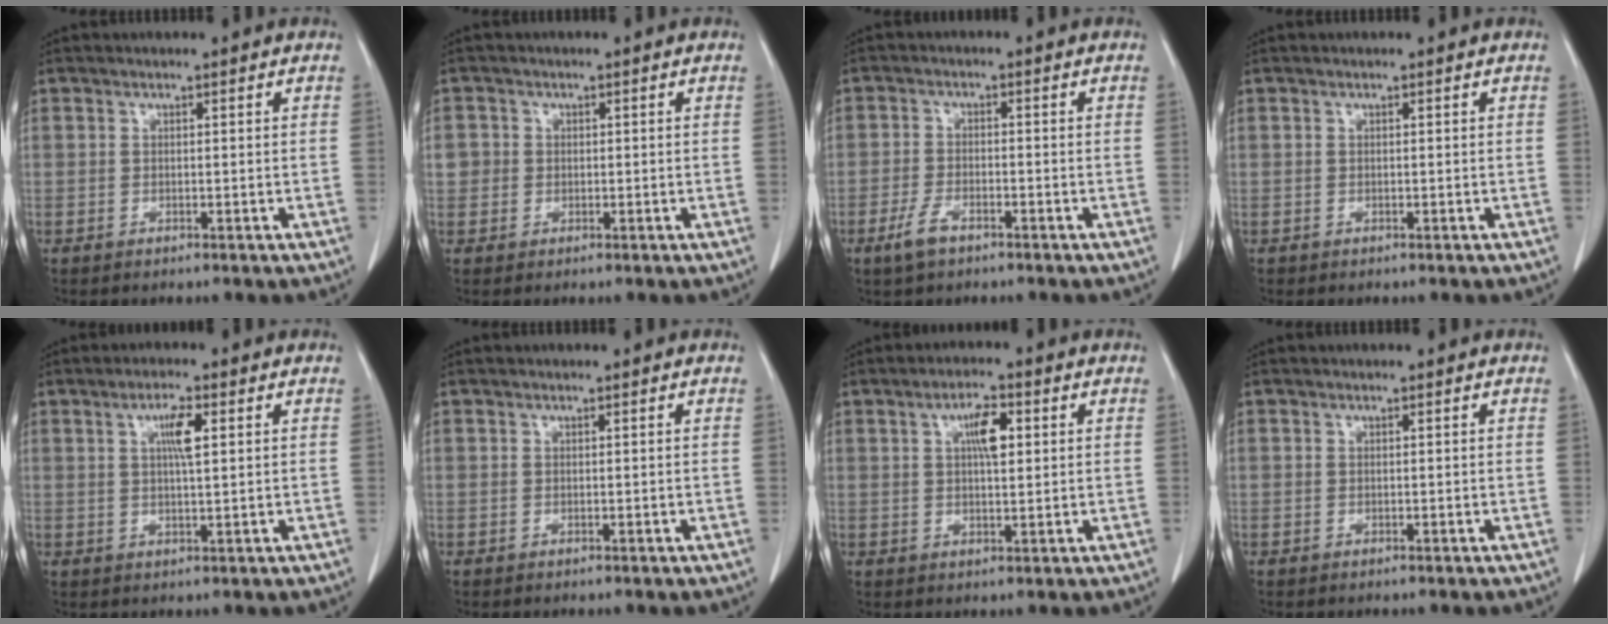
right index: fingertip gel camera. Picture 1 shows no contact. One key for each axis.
{"total": 2.5, "fx": 0.2, "fy": 2.5, "fz": 0.4, "tx": 0.007, "ty": 0.007, "tz": 0.003}
{"total": 3.8, "fx": -2.5, "fy": 1.3, "fz": 2.5, "tx": -0.058, "ty": -0.001, "tz": -0.047}
{"total": 0.0}
{"total": 4.0, "fx": 1.3, "fy": 0.5, "fz": 3.8, "tx": -0.068, "ty": -0.001, "tz": 0.022}
{"total": 0.0}
{"total": 4.7, "fx": 1.4, "fy": 1.4, "fz": 4.3, "tx": -0.075, "ty": 0.006, "tz": 0.023}
{"total": 0.0}